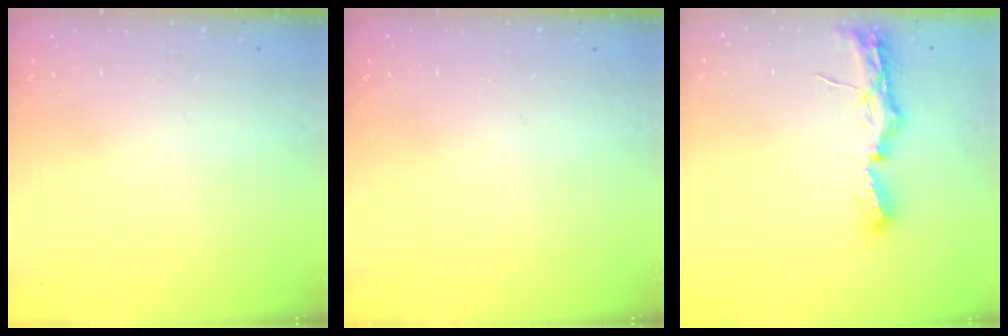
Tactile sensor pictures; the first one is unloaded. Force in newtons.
{"total": 0.0}
{"total": 8.0, "press": 8.0, "slide": 0.7}